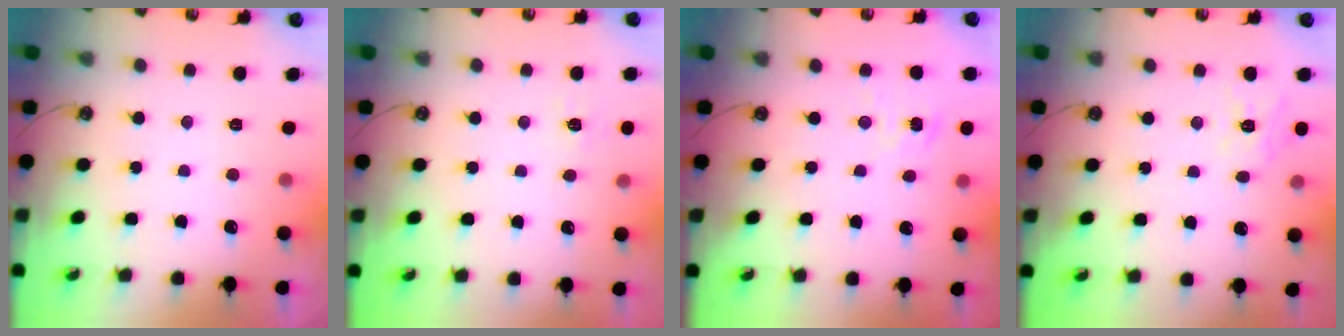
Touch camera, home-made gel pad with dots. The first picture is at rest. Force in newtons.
{"total": 5.7, "press": 5.7, "slide": 0.5}
{"total": 3.6, "press": 3.5, "slide": 0.4}
{"total": 10.3, "press": 10.3, "slide": 1.0}